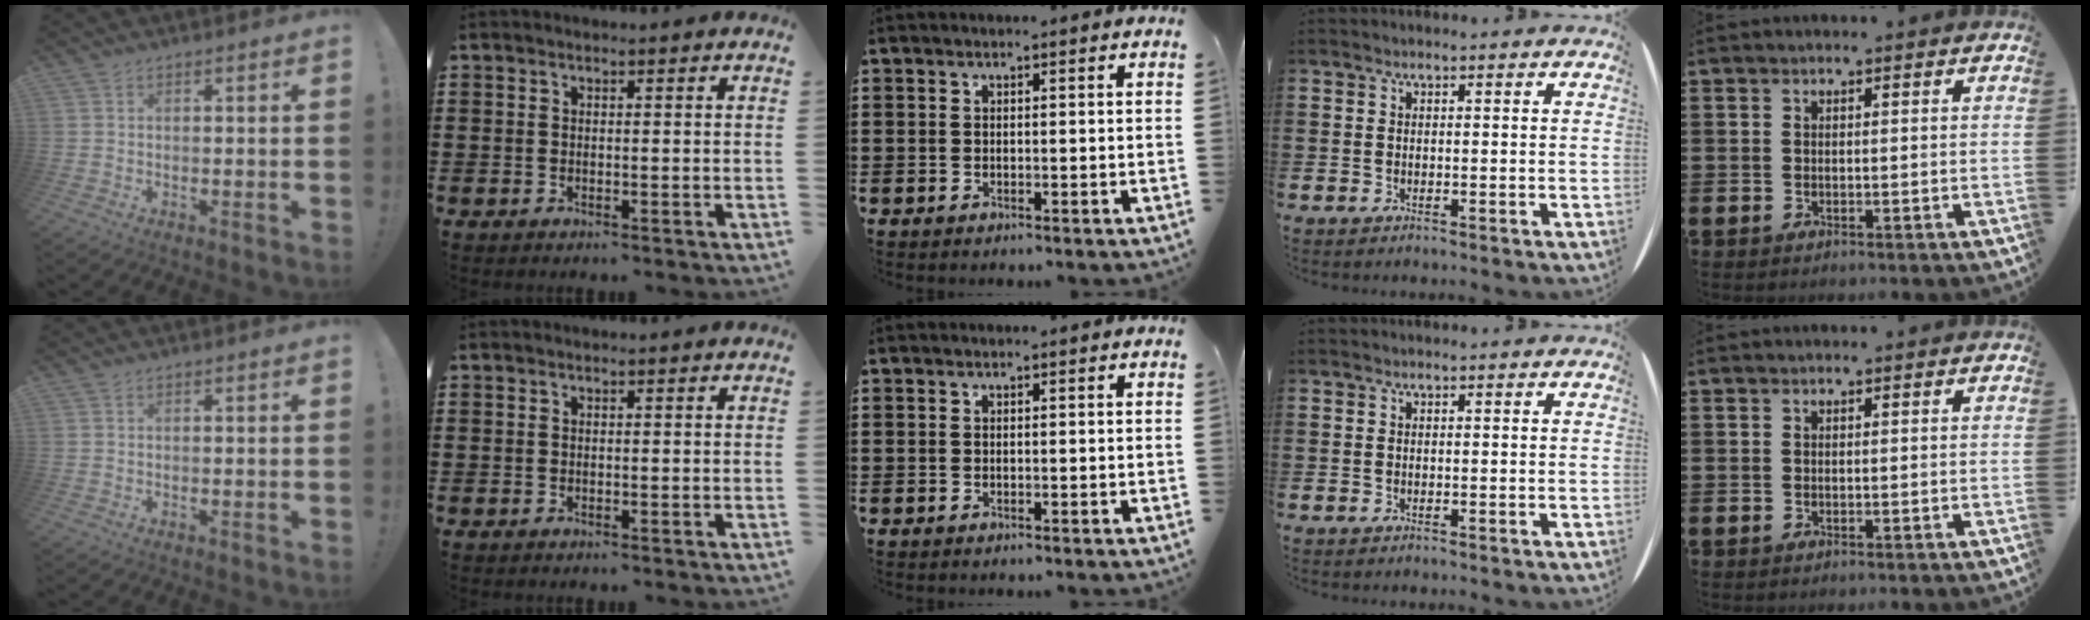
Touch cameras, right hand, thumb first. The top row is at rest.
{}